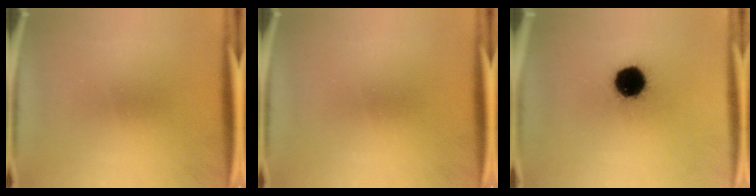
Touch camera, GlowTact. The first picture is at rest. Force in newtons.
{"total": 0.0}
{"total": 13.1}